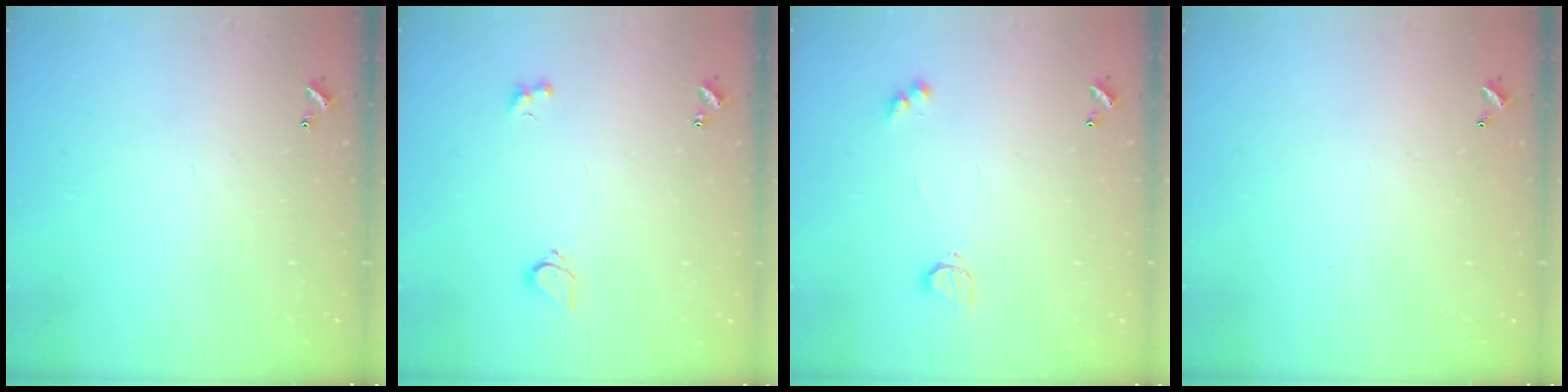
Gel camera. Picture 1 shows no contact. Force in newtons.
{"total": 2.8, "press": 2.5, "slide": 1.3}
{"total": 3.3, "press": 3.2, "slide": 0.5}
{"total": 2.9, "press": 2.9, "slide": 0.1}